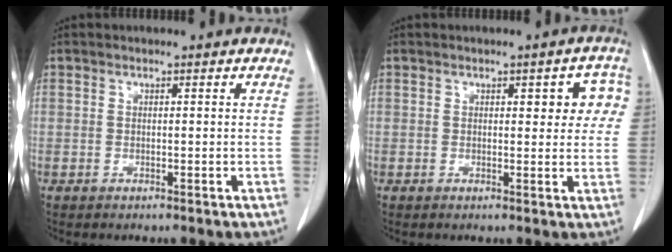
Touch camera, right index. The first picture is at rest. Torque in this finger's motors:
{"motor_torque": [0.13, 0.11, 0.05, 0.00]}